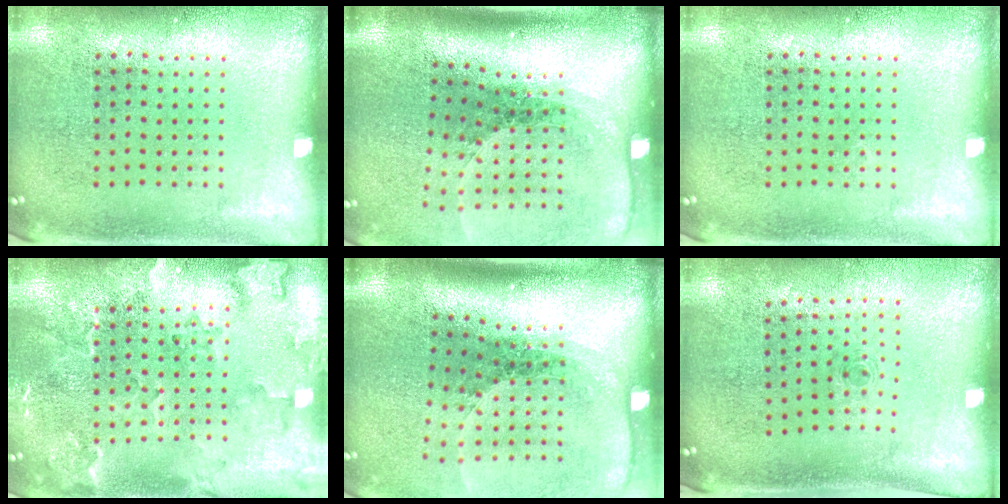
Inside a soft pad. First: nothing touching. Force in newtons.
{"total": 2.1, "press": 1.6, "slide": 1.3}
{"total": 0.0}
{"total": 2.4, "press": 2.2, "slide": 1.0}
{"total": 2.1, "press": 1.6, "slide": 1.3}
{"total": 0.7, "press": 0.3, "slide": 0.6}